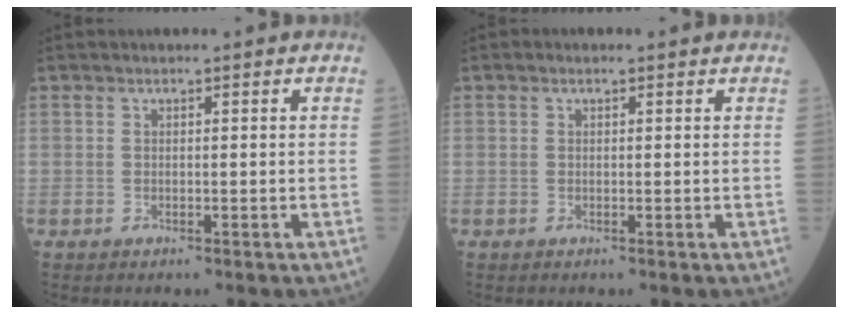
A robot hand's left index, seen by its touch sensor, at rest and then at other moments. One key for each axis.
{"total": 0.5, "fx": 0.3, "fy": 0.2, "fz": 0.3, "tx": -0.014, "ty": 0.000, "tz": 0.002}